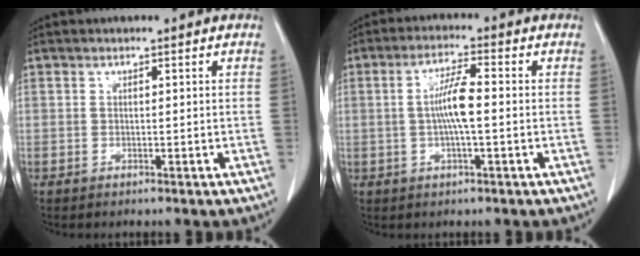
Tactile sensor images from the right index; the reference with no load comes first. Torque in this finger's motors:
{"motor_torque": [0.73, 0.21, 0.33, 0.11]}